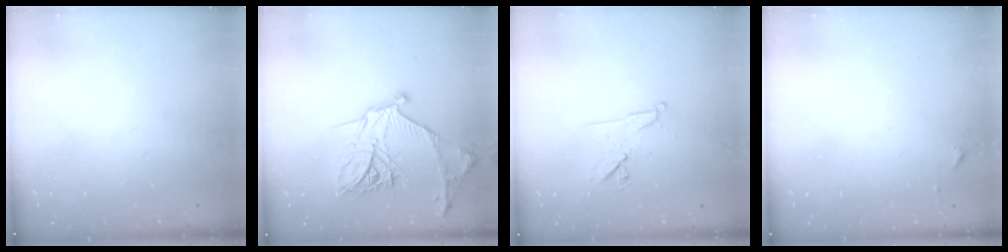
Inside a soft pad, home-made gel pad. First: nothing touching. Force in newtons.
{"total": 21.1, "press": 21.0, "slide": 1.2}
{"total": 8.9, "press": 8.9, "slide": 1.1}
{"total": 5.1, "press": 5.1, "slide": 0.6}